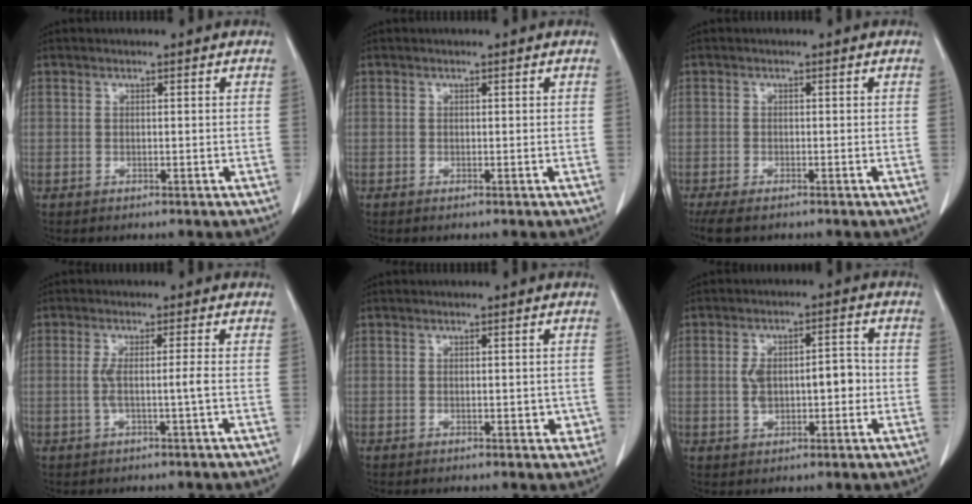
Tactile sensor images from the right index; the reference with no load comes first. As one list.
[{"total": 0.0}, {"total": 4.9, "force": [-3.8, 1.7, 2.7], "torque": [-0.051, -0.014, -0.062]}, {"total": 3.1, "force": [-0.6, -0.6, 3.0], "torque": [-0.059, 0.000, -0.008]}, {"total": 2.3, "force": [-0.4, 1.2, 1.9], "torque": [-0.017, 0.001, -0.003]}, {"total": 7.3, "force": [-0.4, 3.5, 6.4], "torque": [-0.115, 0.023, -0.001]}]